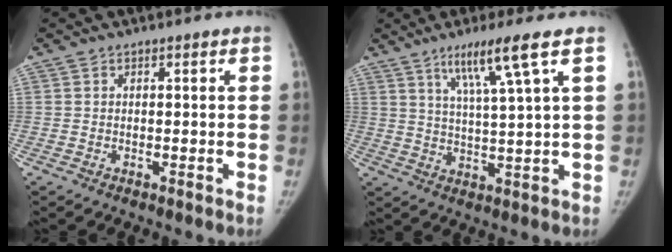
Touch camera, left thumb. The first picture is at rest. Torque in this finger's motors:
{"motor_torque": [0.44, -0.03, 1.10, -0.49, 0.09]}